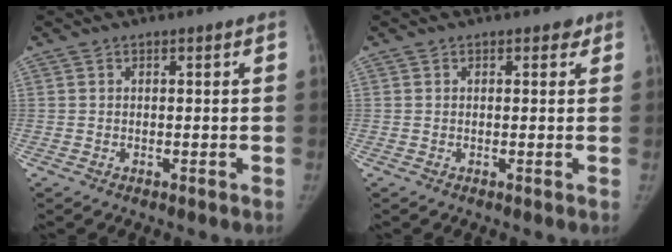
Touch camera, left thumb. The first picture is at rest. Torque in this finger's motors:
{"motor_torque": [0.10, -0.08, 0.56, -0.38, 0.07]}